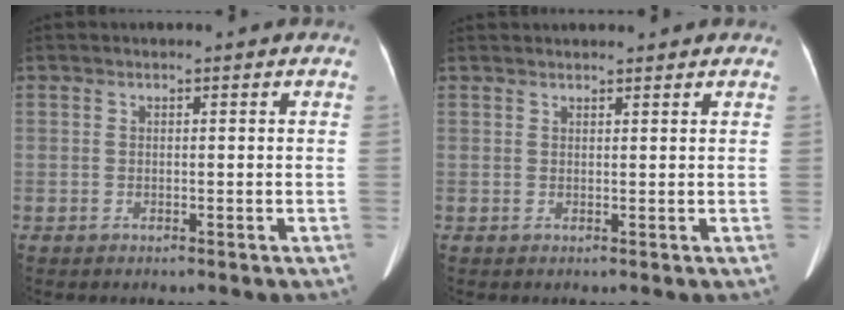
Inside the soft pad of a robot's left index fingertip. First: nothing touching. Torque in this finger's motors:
{"motor_torque": [0.51, -0.65, 0.06, 0.02]}